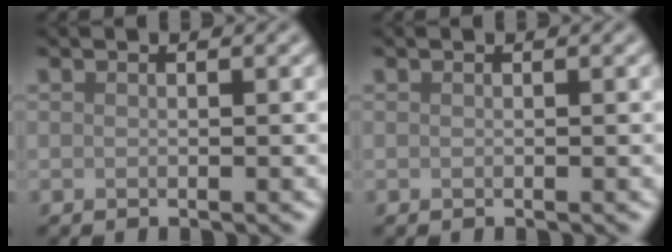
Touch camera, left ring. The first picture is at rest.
{"total": 0.0}